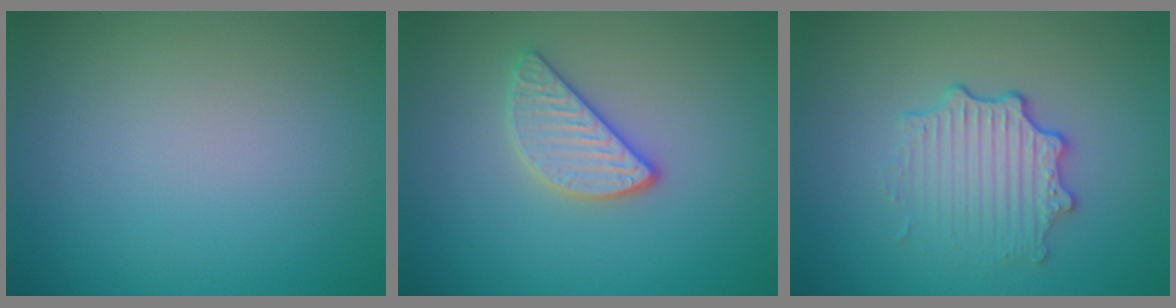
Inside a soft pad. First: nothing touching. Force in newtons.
{"total": 2.8, "press": 2.7, "slide": 0.9}
{"total": 3.4, "press": 2.7, "slide": 2.1}